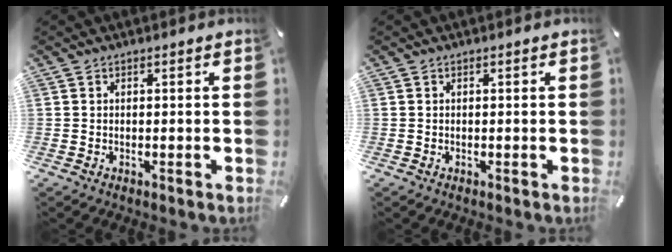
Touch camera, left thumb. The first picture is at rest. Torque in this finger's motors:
{"motor_torque": [0.00, 0.00, -0.01, 0.01, 0.00]}